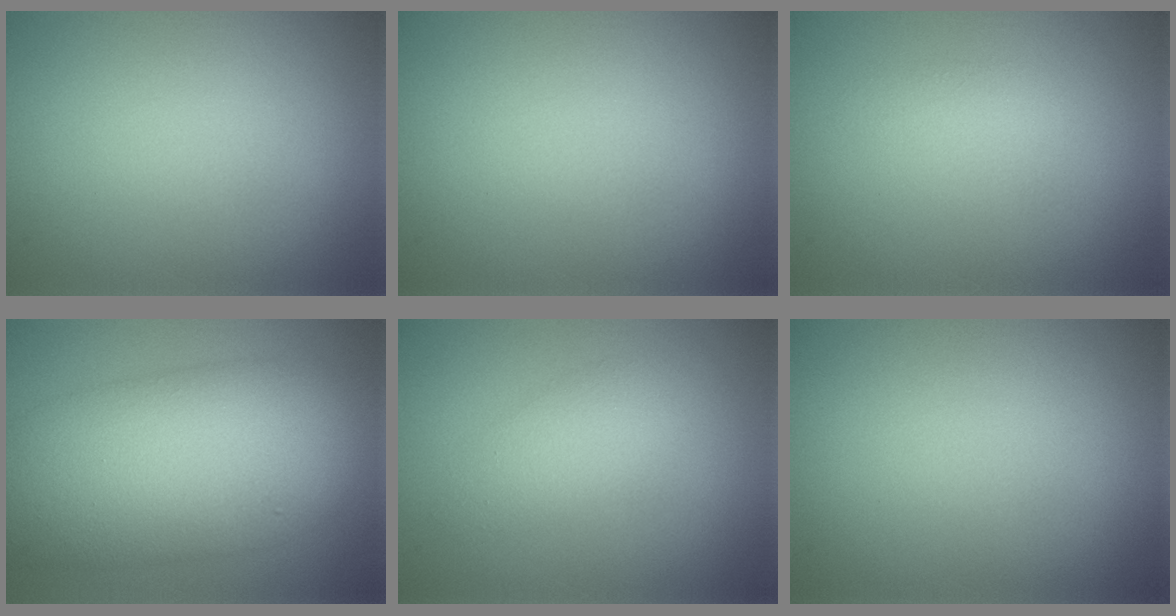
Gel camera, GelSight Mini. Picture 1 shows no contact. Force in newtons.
{"total": 0.0}
{"total": 1.0, "press": 1.0, "slide": 0.1}
{"total": 12.3, "press": 12.3, "slide": 0.3}
{"total": 2.2, "press": 2.2, "slide": 0.1}
{"total": 0.0}